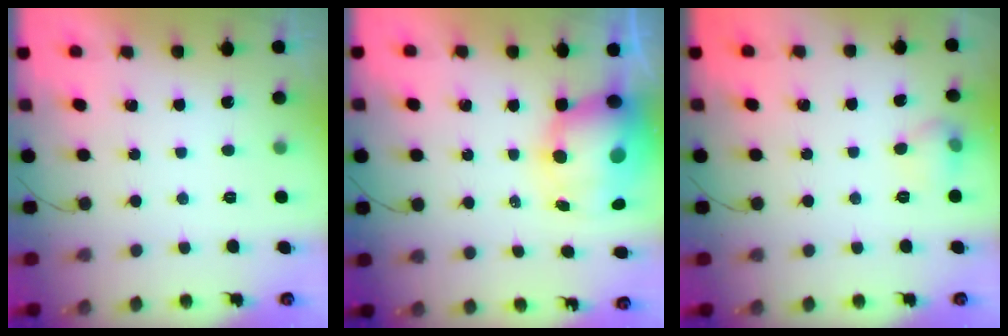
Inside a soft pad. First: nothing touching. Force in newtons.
{"total": 12.5, "press": 12.1, "slide": 3.4}
{"total": 5.9, "press": 5.7, "slide": 1.6}